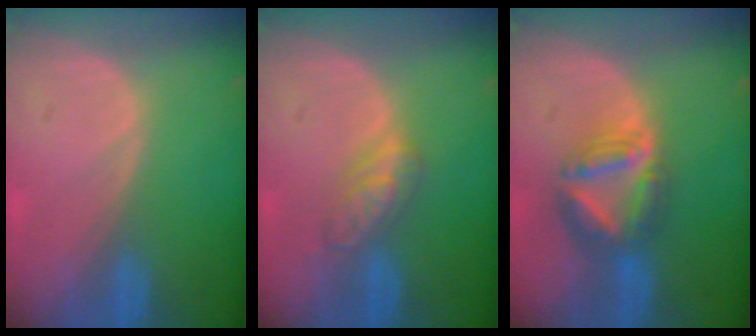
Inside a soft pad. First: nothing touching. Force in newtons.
{"total": 4.5, "press": 4.5, "slide": 0.7}
{"total": 7.4, "press": 6.6, "slide": 3.3}